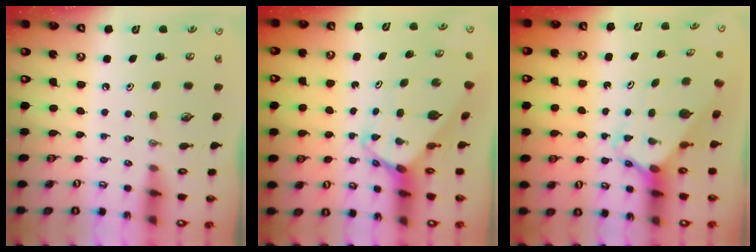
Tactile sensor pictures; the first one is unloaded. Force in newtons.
{"total": 5.0, "press": 5.0, "slide": 0.5}
{"total": 2.6, "press": 2.6, "slide": 0.2}